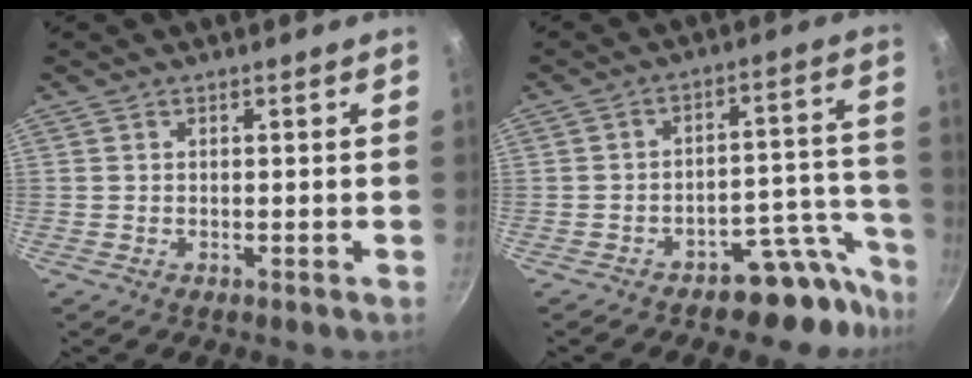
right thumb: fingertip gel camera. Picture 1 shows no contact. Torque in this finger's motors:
{"motor_torque": [1.68, 0.12, -0.16, -0.09, 0.14]}